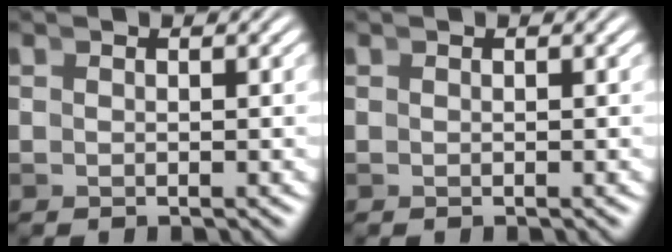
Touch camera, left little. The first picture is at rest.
{"total": 0.0}